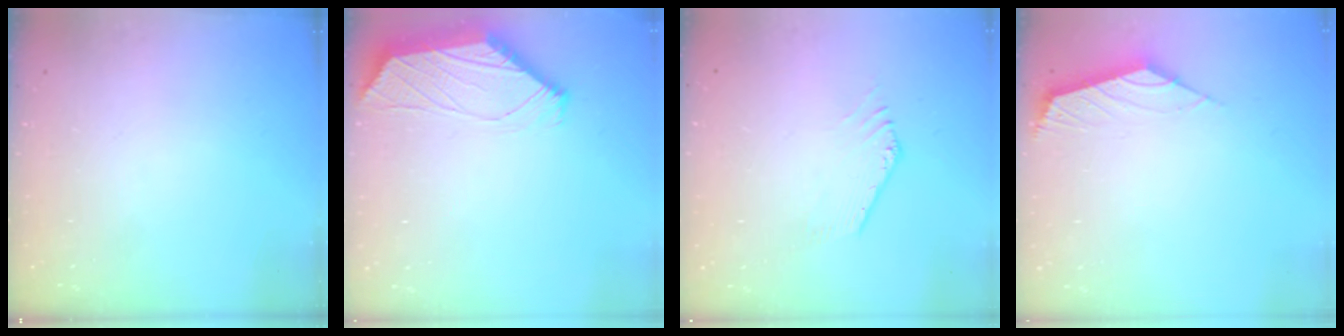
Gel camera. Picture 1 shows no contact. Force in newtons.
{"total": 1.7, "press": 1.6, "slide": 0.3}
{"total": 0.7, "press": 0.7, "slide": 0.2}
{"total": 2.6, "press": 2.5, "slide": 0.7}